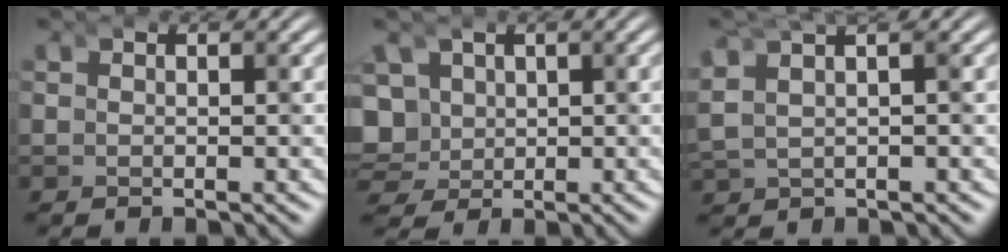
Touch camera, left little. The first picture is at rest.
{"total": 5.8, "force": [-1.8, 5.3, 1.4], "torque": [-0.084, -0.050, -0.022]}
{"total": 4.8, "force": [0.5, 3.8, 3.0], "torque": [-0.069, 0.009, 0.005]}